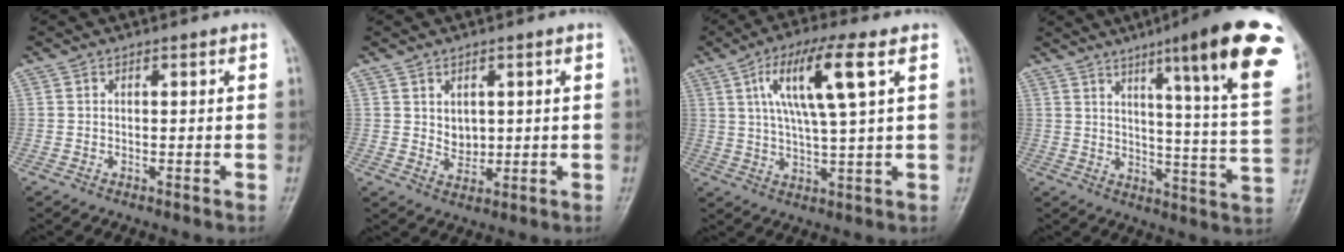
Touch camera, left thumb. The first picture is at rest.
{"total": 3.1, "force": [0.8, 2.4, 1.7], "torque": [-0.013, -0.010, 0.021]}
{"total": 12.4, "force": [4.5, 2.1, 11.4], "torque": [-0.224, 0.000, 0.080]}
{"total": 22.8, "force": [11.9, 2.6, 19.3], "torque": [-0.240, -0.045, 0.153]}